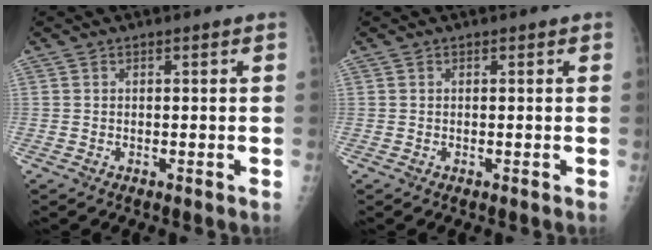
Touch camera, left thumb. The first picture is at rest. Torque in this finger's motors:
{"motor_torque": [0.01, 0.06, -0.03, 0.02, 0.00]}